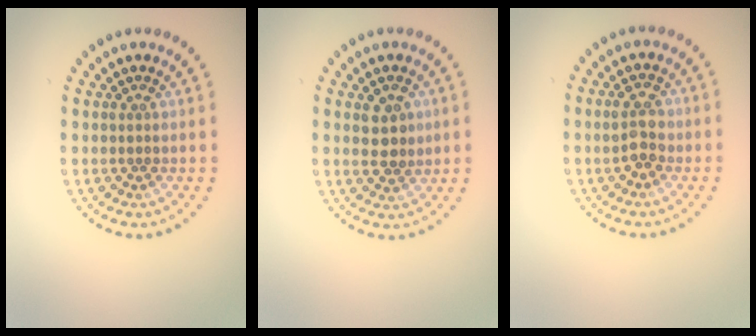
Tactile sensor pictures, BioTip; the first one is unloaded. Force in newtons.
{"total": 2.8, "press": 2.8, "slide": 0.4}
{"total": 2.4, "press": 2.4, "slide": 0.4}